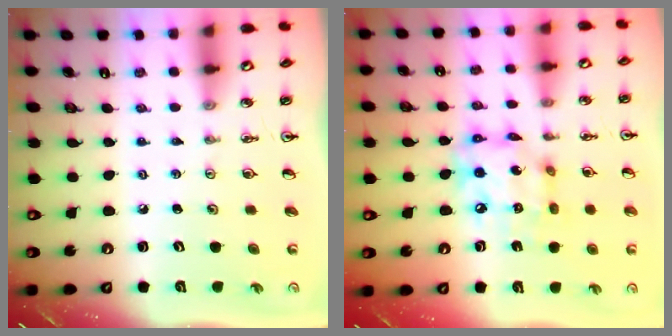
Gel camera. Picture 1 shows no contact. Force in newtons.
{"total": 13.7, "press": 13.6, "slide": 1.3}